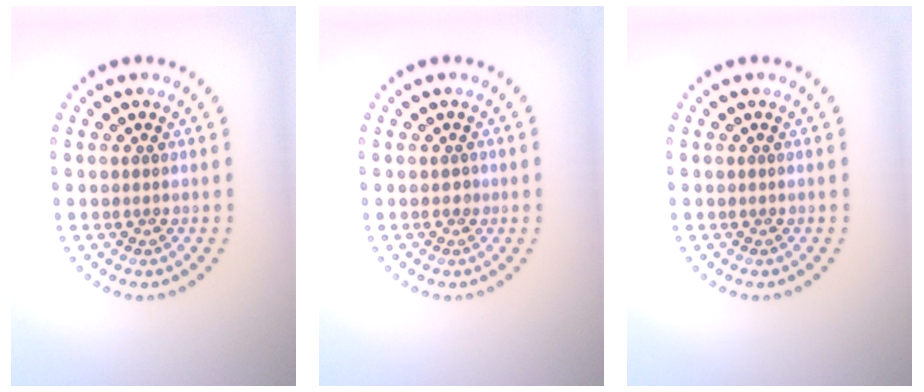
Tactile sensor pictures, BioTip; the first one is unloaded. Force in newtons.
{"total": 0.5, "press": 0.4, "slide": 0.3}
{"total": 0.0}